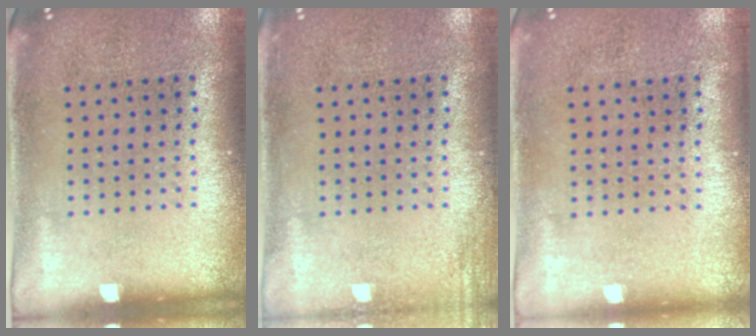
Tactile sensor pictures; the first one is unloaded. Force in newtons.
{"total": 1.2, "press": 1.2, "slide": 0.1}
{"total": 0.0}